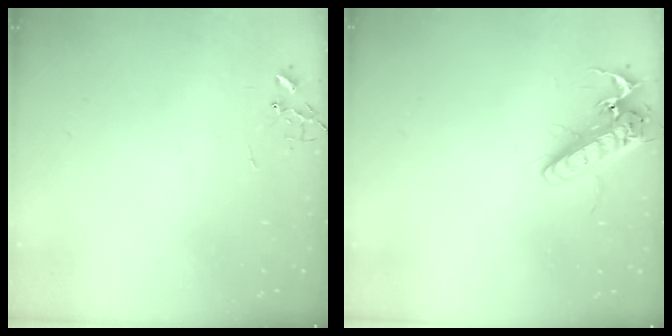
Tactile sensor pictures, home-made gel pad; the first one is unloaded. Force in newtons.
{"total": 15.0, "press": 14.7, "slide": 2.8}